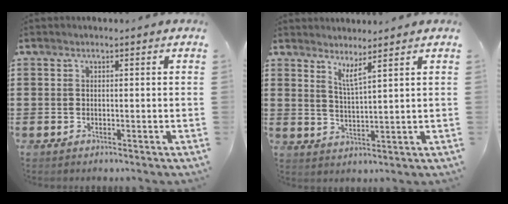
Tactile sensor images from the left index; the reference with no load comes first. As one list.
[{"total": 3.4, "force": [2.9, -0.4, 1.6], "torque": [-0.040, -0.011, 0.052]}]